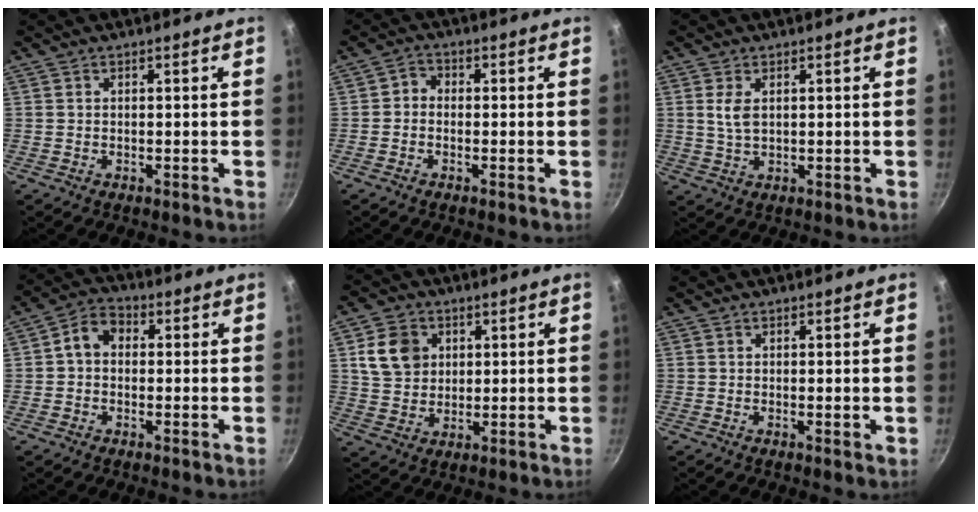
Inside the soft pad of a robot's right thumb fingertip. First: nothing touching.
{"total": 2.4, "force": [-0.6, 2.0, 1.1], "torque": [-0.013, 0.012, -0.022]}
{"total": 3.7, "force": [1.0, 2.0, 2.9], "torque": [-0.055, -0.006, 0.022]}
{"total": 5.7, "force": [0.3, 4.5, 3.5], "torque": [-0.043, 0.016, -0.010]}
{"total": 9.0, "force": [2.7, 7.5, 4.3], "torque": [-0.054, -0.001, 0.048]}
{"total": 0.7, "force": [0.1, 0.1, 0.7], "torque": [-0.011, -0.002, -0.001]}